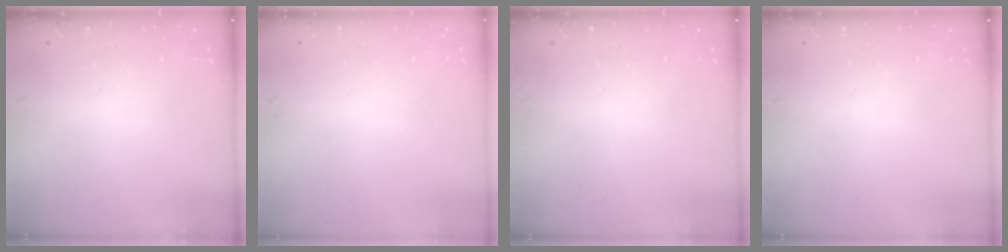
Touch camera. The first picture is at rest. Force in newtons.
{"total": 0.0}
{"total": 0.0}
{"total": 0.0}